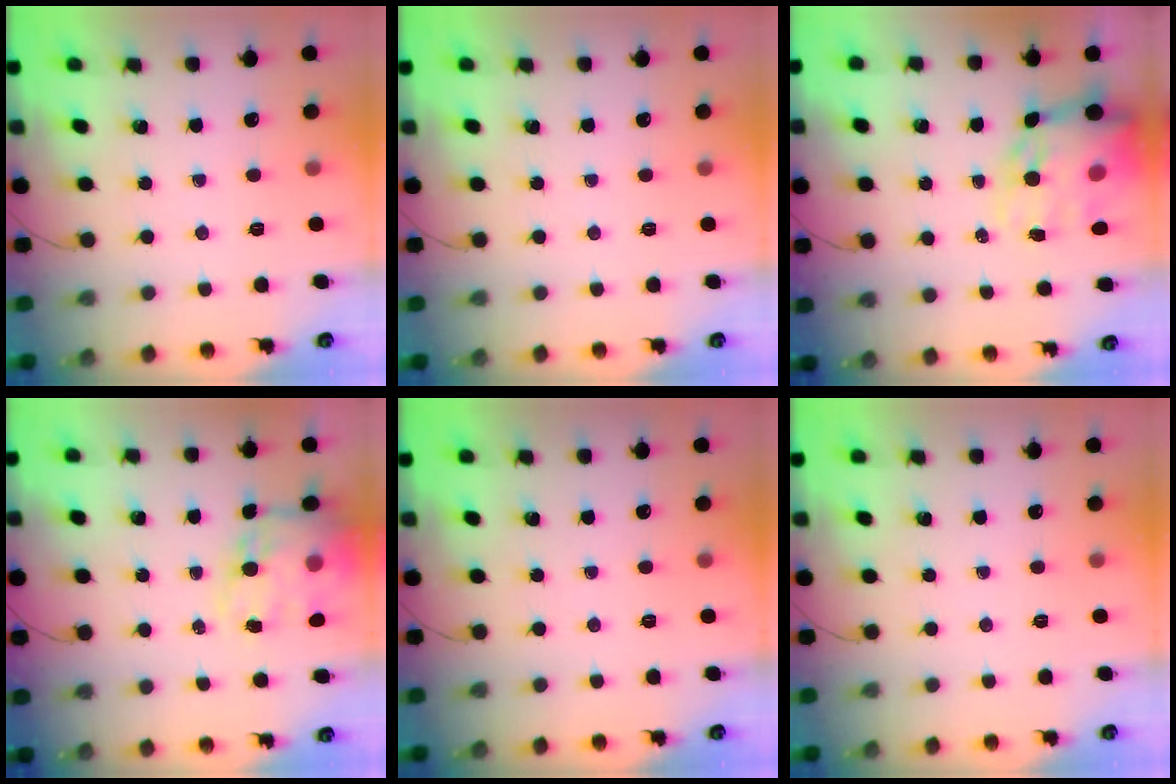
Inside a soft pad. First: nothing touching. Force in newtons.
{"total": 0.0}
{"total": 17.6, "press": 17.1, "slide": 4.4}
{"total": 17.3, "press": 16.8, "slide": 4.4}
{"total": 0.0}
{"total": 0.0}